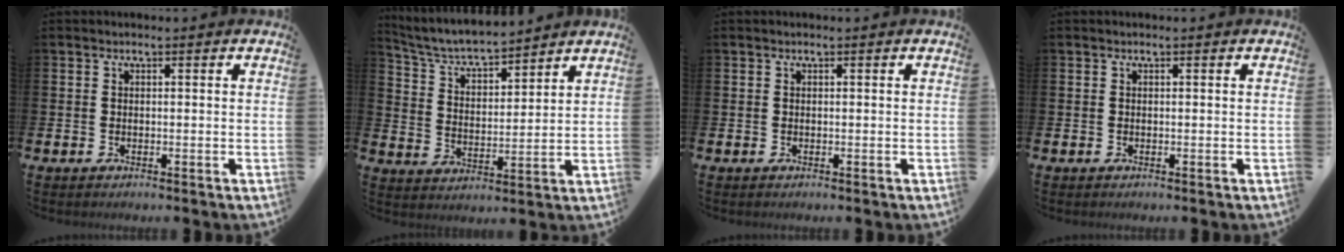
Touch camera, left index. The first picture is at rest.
{"total": 5.6, "force": [5.3, 1.0, 1.6], "torque": [-0.058, -0.036, 0.090]}
{"total": 0.0}
{"total": 0.0}